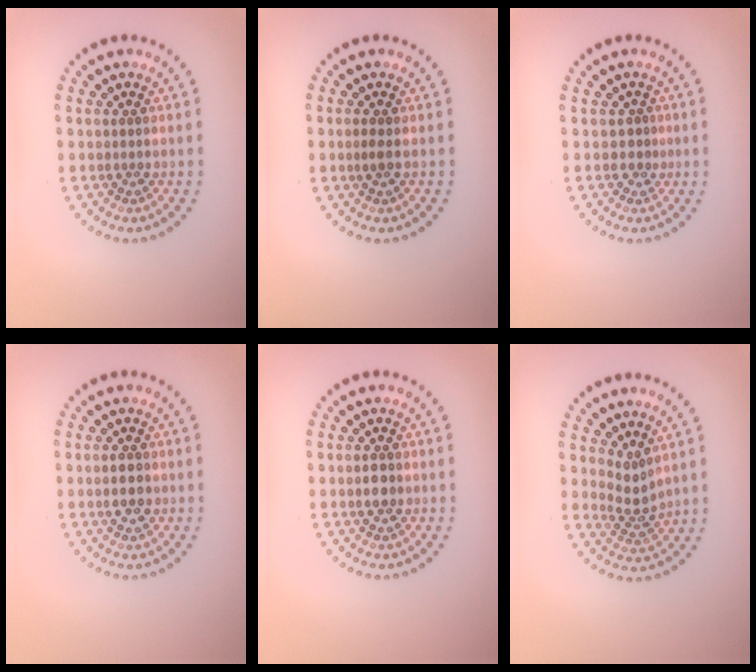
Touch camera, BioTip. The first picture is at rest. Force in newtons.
{"total": 0.9, "press": 0.7, "slide": 0.5}
{"total": 0.8, "press": 0.6, "slide": 0.5}
{"total": 2.3, "press": 2.3, "slide": 0.1}
{"total": 1.5, "press": 1.5, "slide": 0.3}
{"total": 2.3, "press": 1.5, "slide": 1.7}